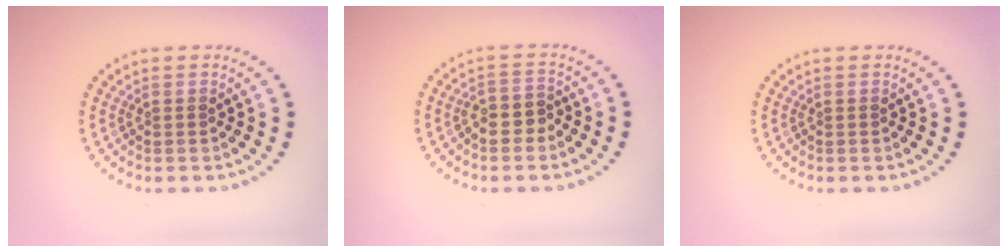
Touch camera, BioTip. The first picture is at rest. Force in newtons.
{"total": 2.2, "press": 2.1, "slide": 0.7}
{"total": 0.0}